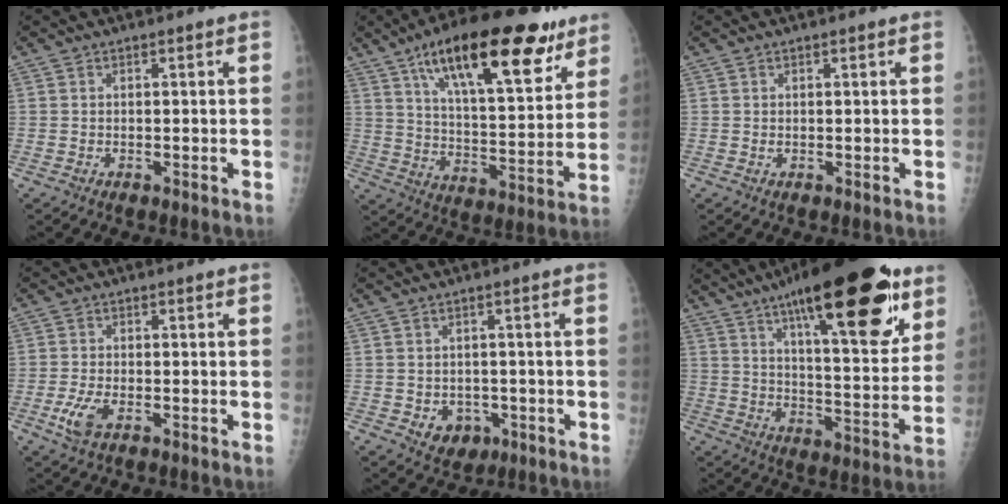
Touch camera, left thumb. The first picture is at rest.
{"total": 25.5, "force": [14.8, 9.0, 18.8], "torque": [-0.261, -0.037, 0.237]}
{"total": 0.7, "force": [0.3, 0.3, 0.5], "torque": [-0.006, -0.001, 0.007]}
{"total": 4.1, "force": [-1.8, 1.8, 3.2], "torque": [-0.077, -0.001, -0.033]}
{"total": 5.0, "force": [-1.5, 4.2, 2.3], "torque": [-0.013, 0.010, -0.008]}
{"total": 28.7, "force": [16.4, 8.7, 21.9], "torque": [-0.298, -0.042, 0.248]}